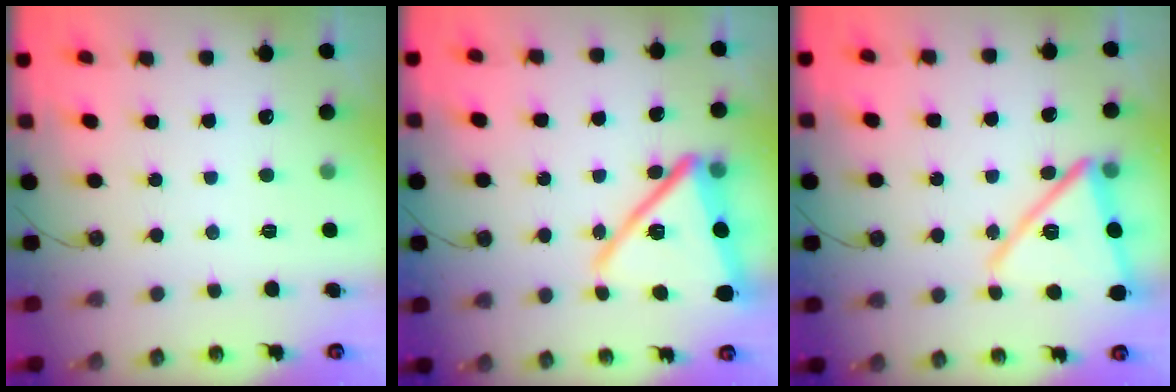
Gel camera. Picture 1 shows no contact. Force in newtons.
{"total": 19.9, "press": 19.9, "slide": 1.5}
{"total": 16.1, "press": 16.1, "slide": 1.3}